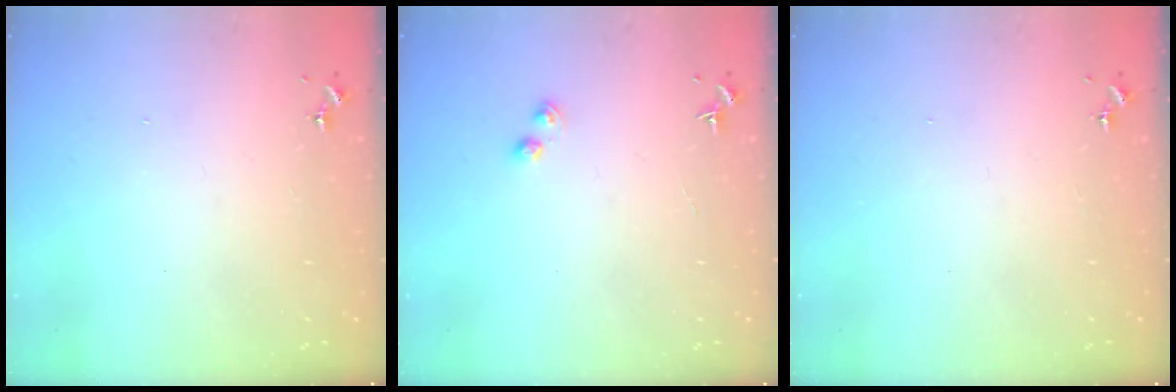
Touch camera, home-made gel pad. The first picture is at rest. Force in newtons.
{"total": 2.8, "press": 2.7, "slide": 0.4}
{"total": 0.0}